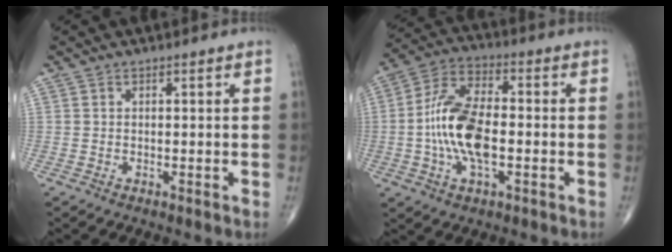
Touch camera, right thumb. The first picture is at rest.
{"total": 14.0, "force": [-1.8, 6.6, 12.1], "torque": [-0.244, 0.023, -0.040]}